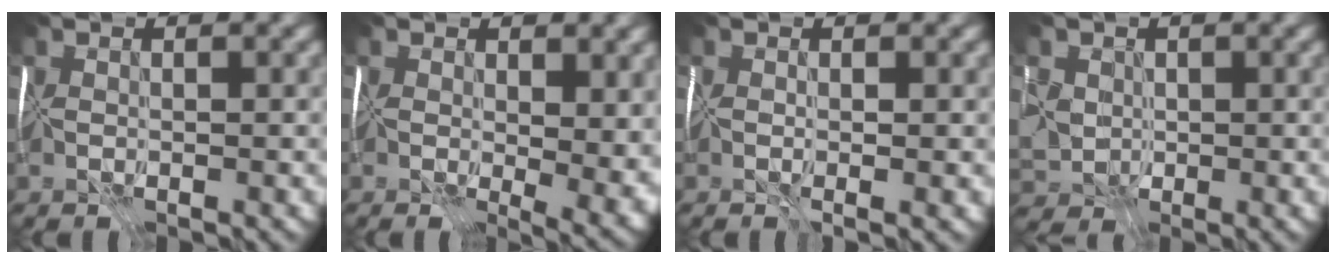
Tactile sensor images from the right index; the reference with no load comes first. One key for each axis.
{"total": 8.9, "fx": 0.5, "fy": 5.1, "fz": 7.3, "tx": -0.086, "ty": -0.021, "tz": 0.031}
{"total": 1.3, "fx": 0.0, "fy": 0.3, "fz": 1.3, "tx": -0.017, "ty": -0.002, "tz": 0.000}
{"total": 3.6, "fx": 0.8, "fy": 3.3, "fz": 1.0, "tx": -0.025, "ty": 0.008, "tz": 0.007}